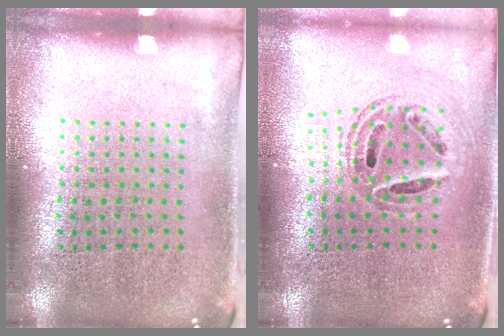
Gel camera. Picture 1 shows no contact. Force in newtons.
{"total": 0.8, "press": 0.7, "slide": 0.1}